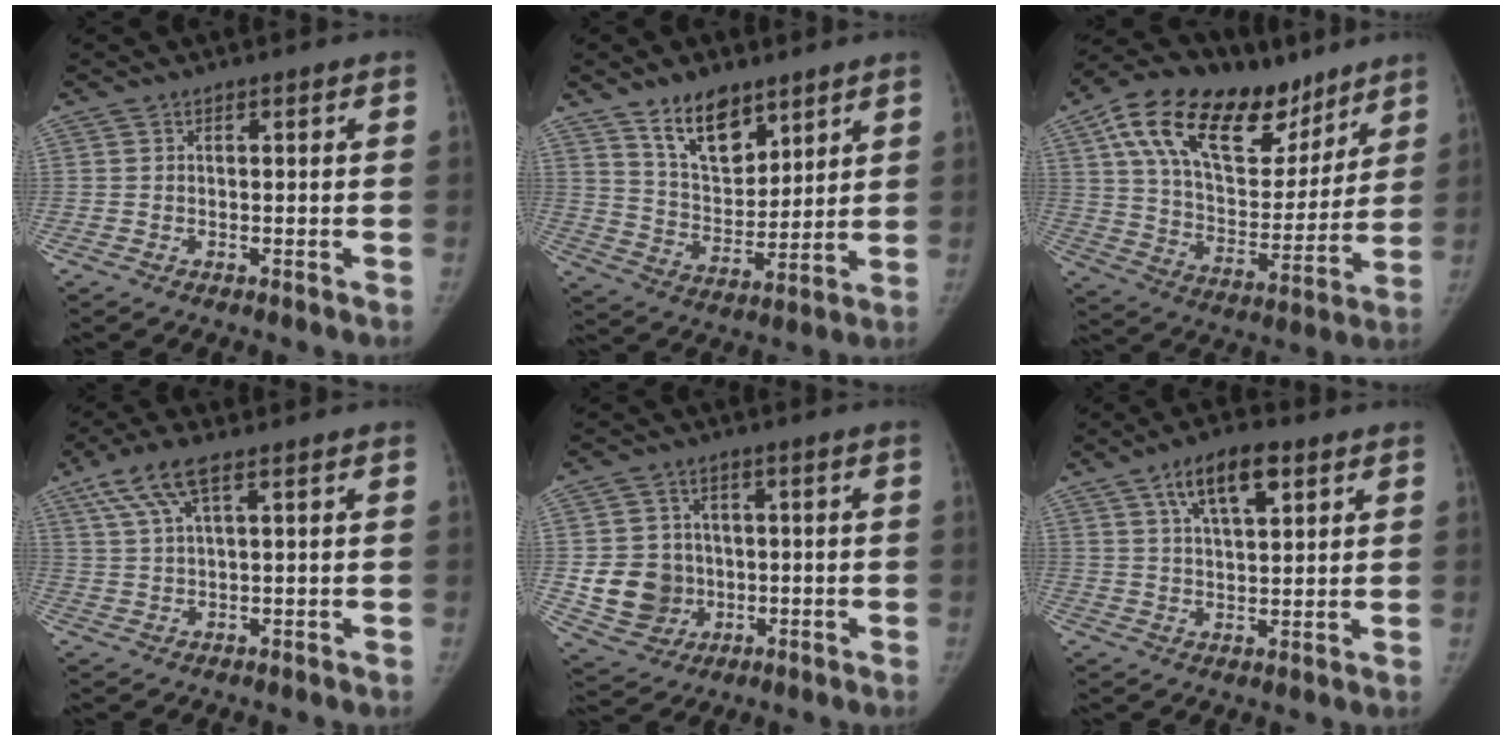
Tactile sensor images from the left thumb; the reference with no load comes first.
{"total": 12.0, "force": [8.1, 6.2, 6.3], "torque": [-0.075, -0.059, 0.153]}
{"total": 26.8, "force": [15.4, 14.2, 16.8], "torque": [-0.242, -0.021, 0.262]}
{"total": 7.2, "force": [3.6, 2.1, 5.8], "torque": [-0.137, 0.010, 0.076]}
{"total": 10.5, "force": [-0.9, 9.6, 4.2], "torque": [-0.045, 0.002, -0.002]}
{"total": 9.7, "force": [4.8, 4.0, 7.4], "torque": [-0.111, -0.012, 0.083]}